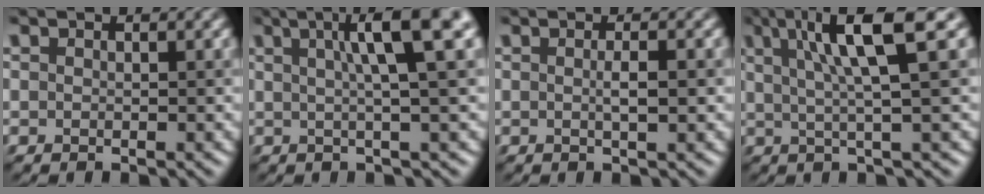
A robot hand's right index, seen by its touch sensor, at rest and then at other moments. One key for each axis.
{"total": 7.4, "fx": 2.2, "fy": 1.2, "fz": 6.9, "tx": -0.075, "ty": 0.024, "tz": 0.032}
{"total": 1.9, "fx": -0.2, "fy": 0.4, "fz": 1.9, "tx": -0.027, "ty": 0.006, "tz": -0.006}
{"total": 7.7, "fx": 2.7, "fy": 1.3, "fz": 7.0, "tx": -0.097, "ty": 0.017, "tz": 0.040}